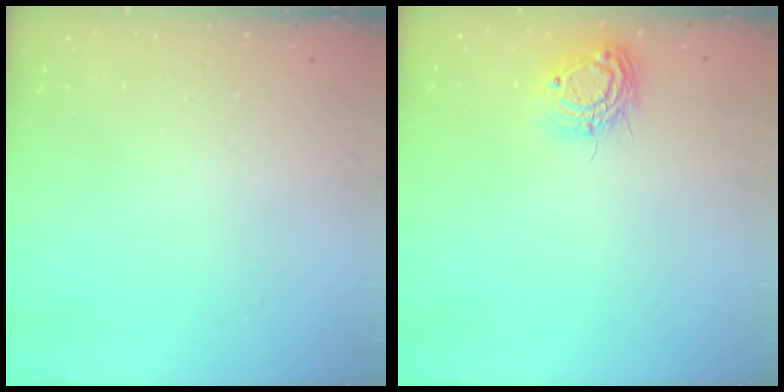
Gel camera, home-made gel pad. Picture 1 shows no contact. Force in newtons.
{"total": 9.8, "press": 9.7, "slide": 0.8}